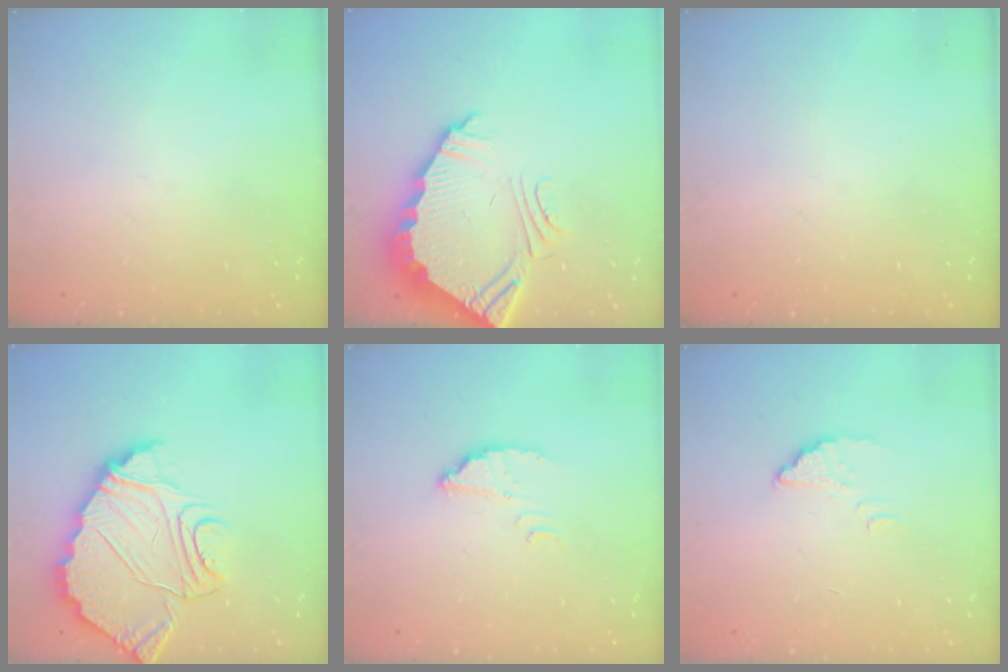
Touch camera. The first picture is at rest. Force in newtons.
{"total": 5.8, "press": 5.8, "slide": 0.5}
{"total": 0.0}
{"total": 12.7, "press": 12.7, "slide": 0.9}
{"total": 2.6, "press": 2.6, "slide": 0.2}
{"total": 2.2, "press": 2.2, "slide": 0.1}